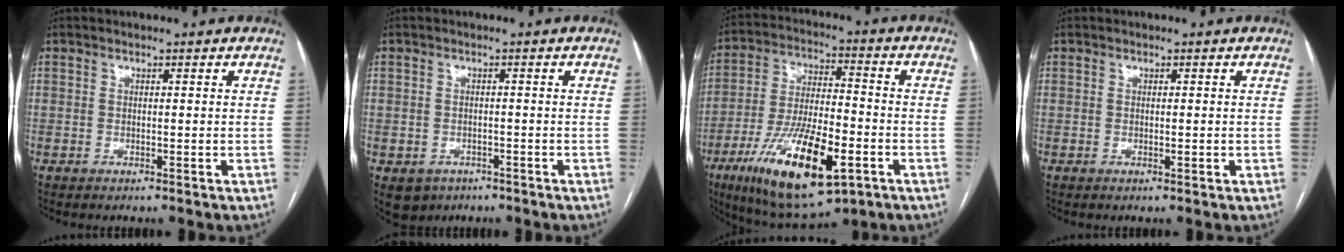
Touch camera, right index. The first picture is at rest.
{"total": 4.4, "force": [-2.4, 3.6, 0.8], "torque": [-0.010, 0.003, -0.029]}
{"total": 19.2, "force": [-8.5, 5.7, 16.2], "torque": [-0.317, -0.021, -0.135]}
{"total": 0.7, "force": [-0.1, 0.2, 0.6], "torque": [-0.012, -0.003, 0.000]}